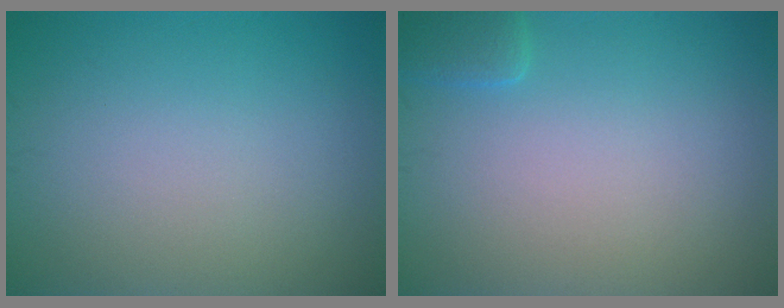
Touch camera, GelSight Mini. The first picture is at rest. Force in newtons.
{"total": 1.4, "press": 1.4, "slide": 0.1}